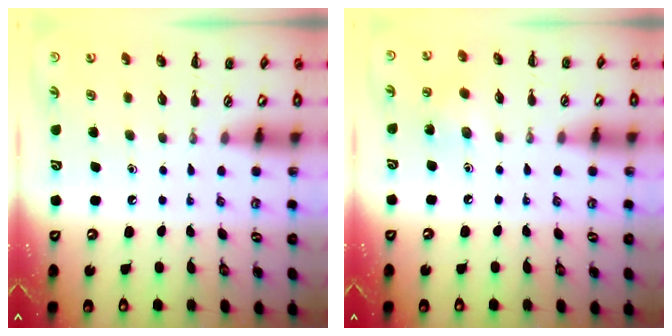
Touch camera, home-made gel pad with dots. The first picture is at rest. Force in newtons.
{"total": 3.9, "press": 3.8, "slide": 1.1}